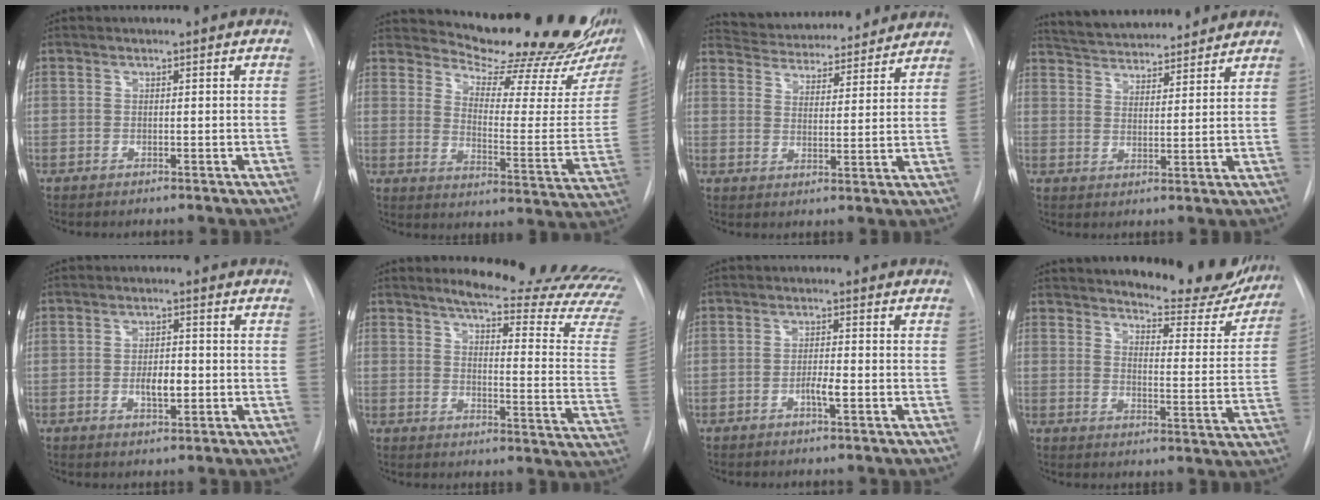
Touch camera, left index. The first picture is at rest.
{"total": 19.8, "force": [18.2, 0.8, 7.7], "torque": [-0.109, -0.120, 0.232]}
{"total": 16.4, "force": [15.5, 3.7, 4.1], "torque": [-0.063, 0.010, 0.211]}
{"total": 13.8, "force": [12.8, 2.9, 4.3], "torque": [-0.068, 0.020, 0.194]}
{"total": 3.8, "force": [-1.8, 1.4, 3.1], "torque": [-0.049, -0.004, -0.025]}
{"total": 23.2, "force": [20.7, 1.4, 10.2], "torque": [-0.132, -0.133, 0.229]}
{"total": 2.8, "force": [-2.1, 0.1, 1.8], "torque": [-0.031, -0.005, -0.034]}
{"total": 16.3, "force": [14.9, 3.6, 5.6], "torque": [-0.055, -0.056, 0.176]}